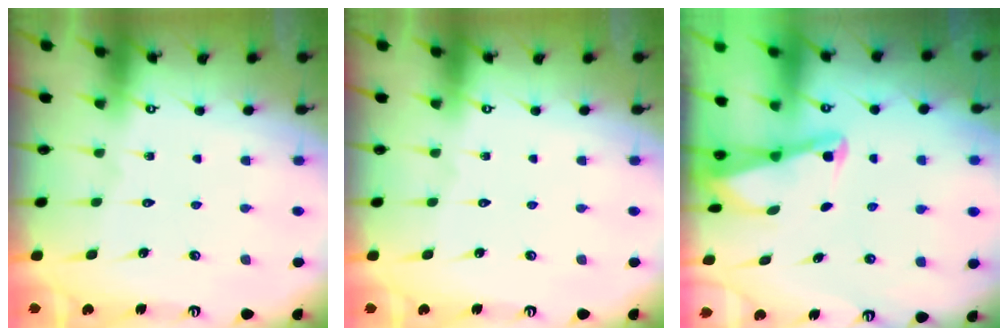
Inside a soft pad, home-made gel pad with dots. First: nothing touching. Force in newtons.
{"total": 0.0}
{"total": 2.0, "press": 2.0, "slide": 0.4}